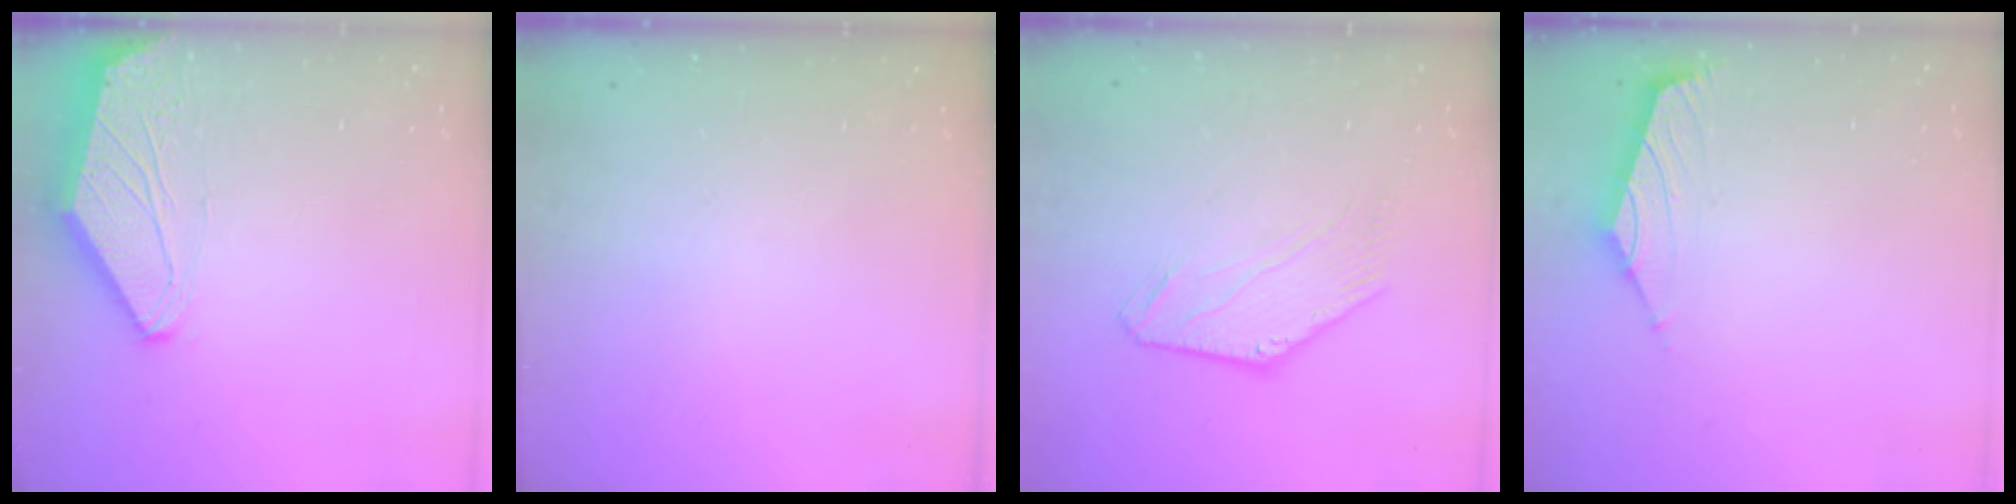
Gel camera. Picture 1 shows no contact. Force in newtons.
{"total": 0.0}
{"total": 3.2, "press": 3.2, "slide": 0.4}
{"total": 1.7, "press": 1.6, "slide": 0.6}